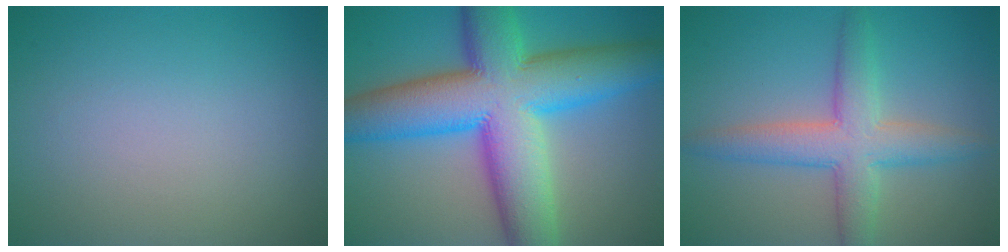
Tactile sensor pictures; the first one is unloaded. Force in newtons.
{"total": 14.8, "press": 14.8, "slide": 0.1}
{"total": 5.5, "press": 5.5, "slide": 0.2}